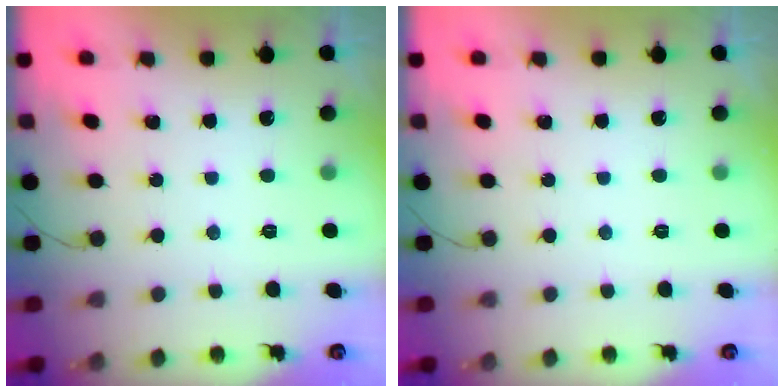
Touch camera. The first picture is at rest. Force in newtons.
{"total": 0.0}